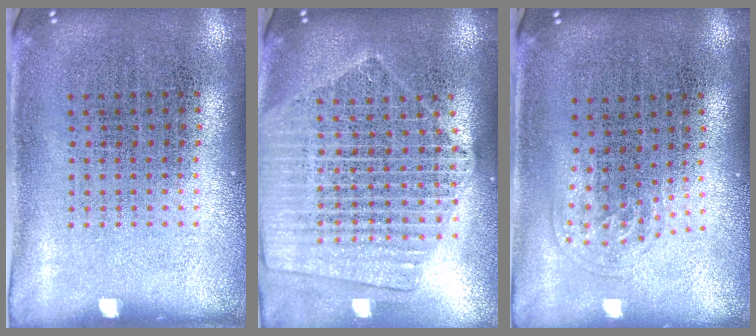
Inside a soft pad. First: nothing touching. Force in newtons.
{"total": 2.1, "press": 1.9, "slide": 0.9}
{"total": 0.9, "press": 0.6, "slide": 0.7}